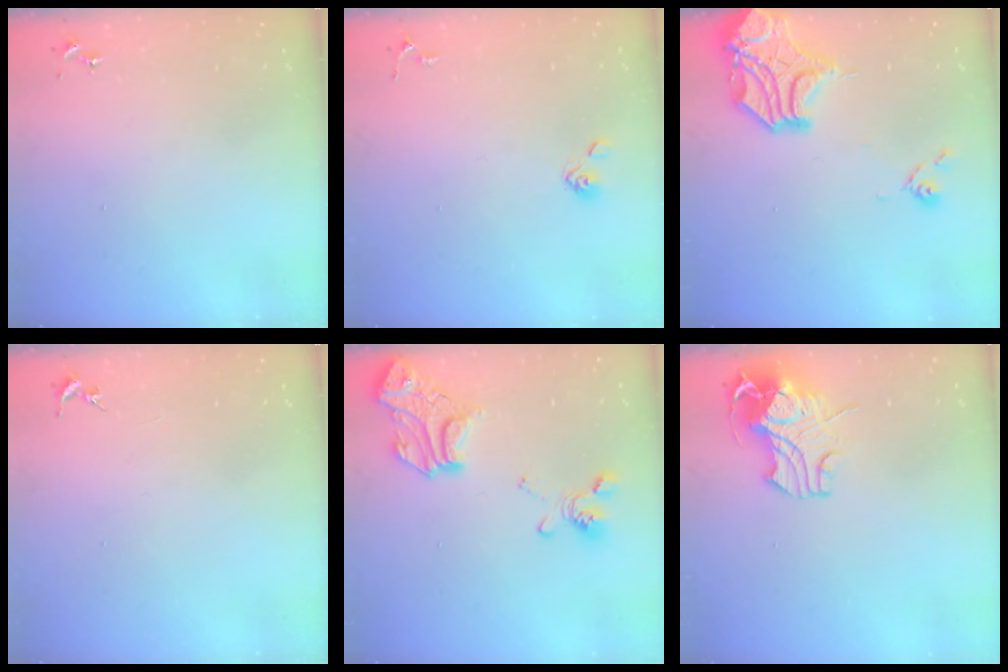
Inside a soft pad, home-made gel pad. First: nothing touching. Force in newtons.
{"total": 5.1, "press": 4.6, "slide": 2.2}
{"total": 16.3, "press": 16.1, "slide": 2.6}
{"total": 0.0}
{"total": 19.8, "press": 19.7, "slide": 1.5}
{"total": 12.2, "press": 12.0, "slide": 1.9}